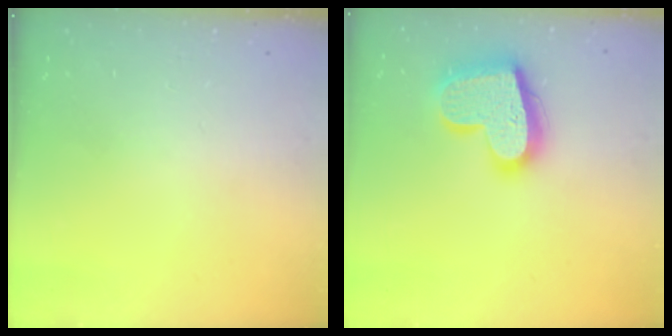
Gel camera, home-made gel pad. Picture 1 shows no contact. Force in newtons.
{"total": 20.1, "press": 20.0, "slide": 1.7}